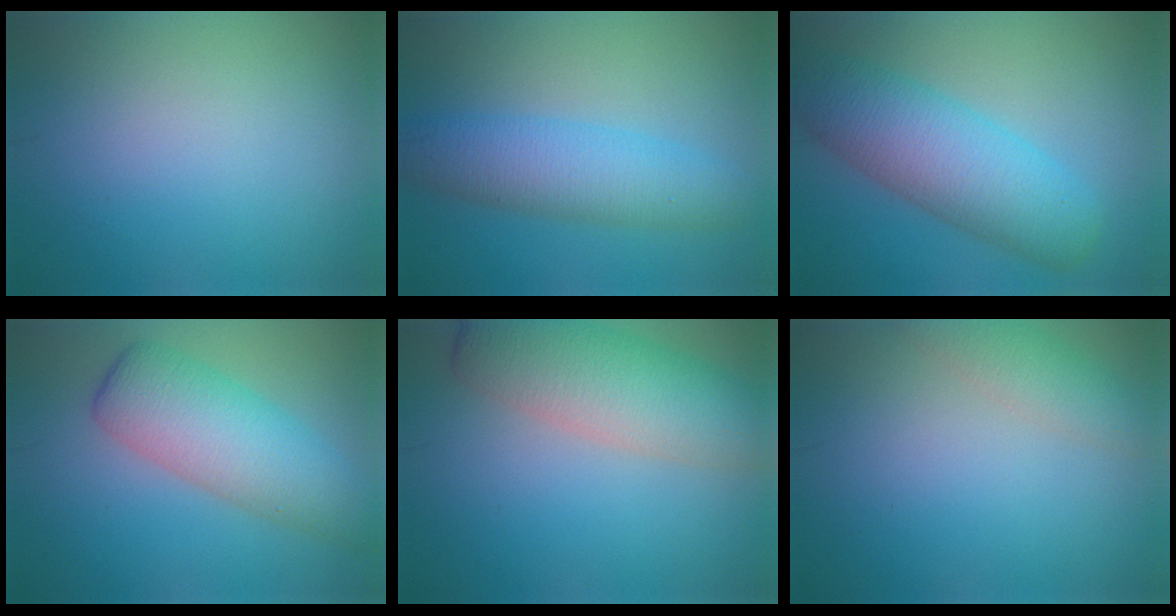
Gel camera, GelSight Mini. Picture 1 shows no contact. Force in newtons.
{"total": 5.4, "press": 5.4, "slide": 0.1}
{"total": 7.7, "press": 7.7, "slide": 0.2}
{"total": 6.3, "press": 6.3, "slide": 0.2}
{"total": 7.0, "press": 7.0, "slide": 0.3}
{"total": 2.6, "press": 2.6, "slide": 0.1}